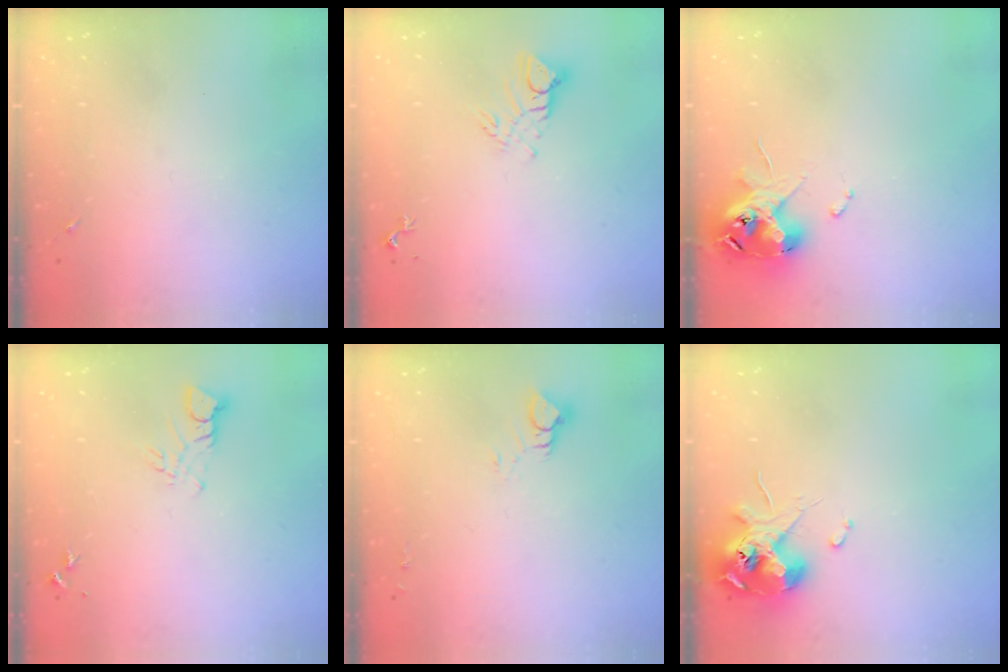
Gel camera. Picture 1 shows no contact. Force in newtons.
{"total": 6.8, "press": 6.8, "slide": 0.5}
{"total": 12.6, "press": 12.5, "slide": 1.7}
{"total": 4.0, "press": 4.0, "slide": 0.4}
{"total": 4.5, "press": 4.5, "slide": 0.2}
{"total": 11.1, "press": 11.0, "slide": 1.6}